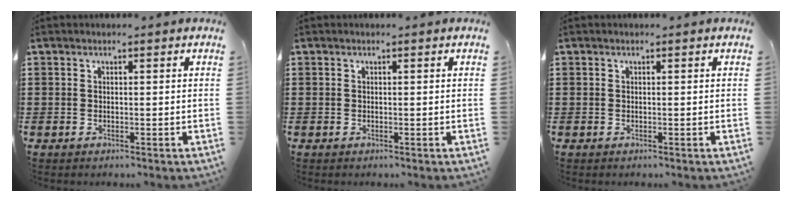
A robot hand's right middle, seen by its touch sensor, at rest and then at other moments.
{"total": 0.0}
{"total": 0.0}